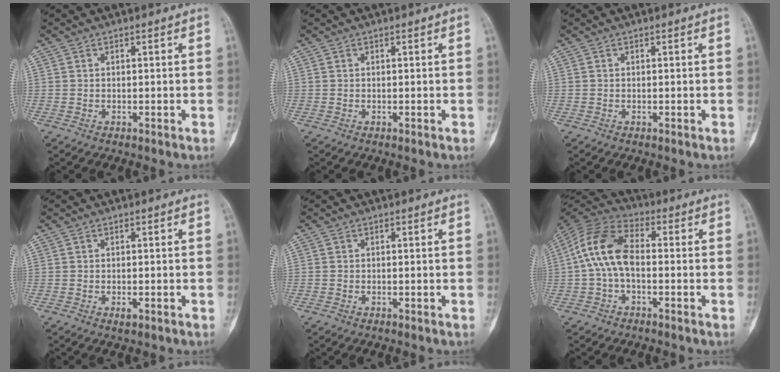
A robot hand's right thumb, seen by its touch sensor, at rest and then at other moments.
{"total": 0.0}
{"total": 0.0}
{"total": 1.1, "force": [-0.5, 0.5, 0.9], "torque": [-0.013, -0.001, -0.007]}
{"total": 0.0}
{"total": 11.4, "force": [-0.5, 6.4, 9.4], "torque": [-0.186, 0.033, -0.019]}